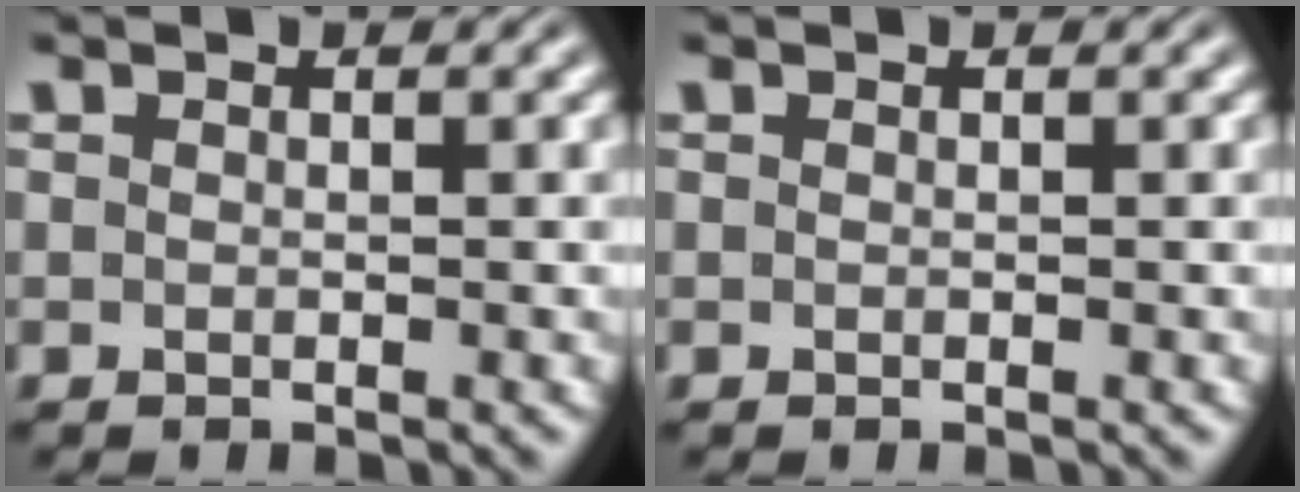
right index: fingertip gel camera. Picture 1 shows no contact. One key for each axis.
{"total": 0.0}